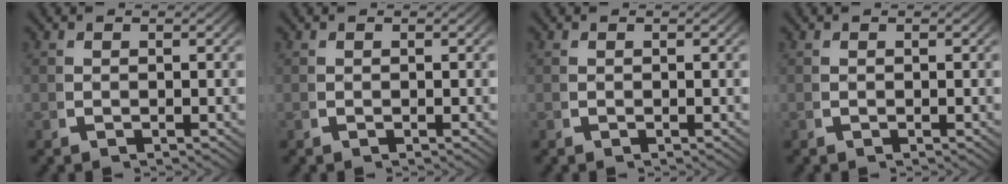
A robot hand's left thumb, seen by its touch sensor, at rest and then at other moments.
{"total": 0.0}
{"total": 0.0}
{"total": 0.0}